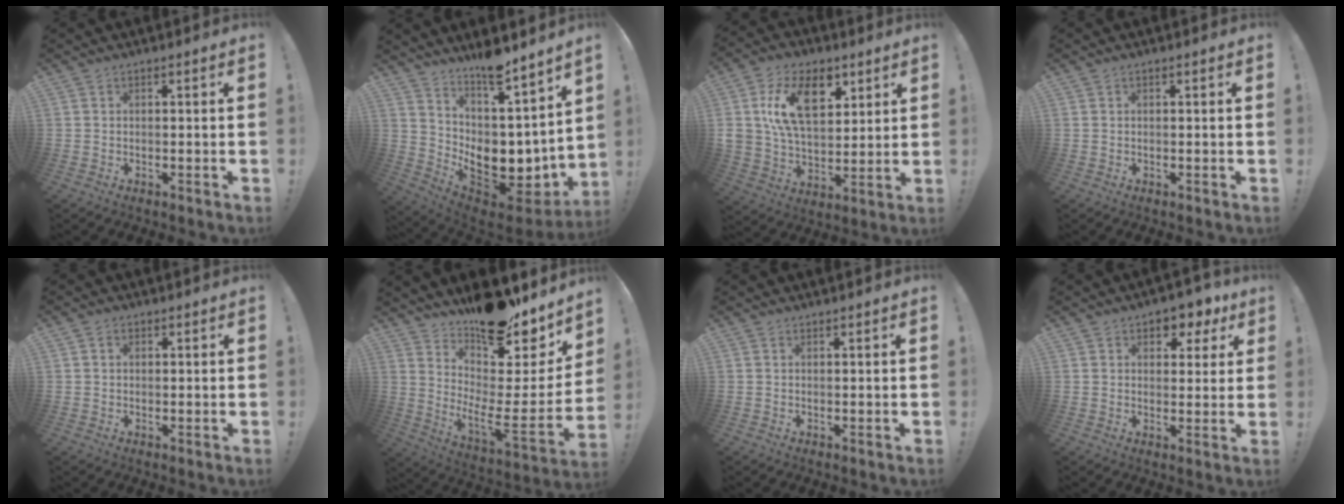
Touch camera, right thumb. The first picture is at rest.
{"total": 10.5, "force": [3.8, 6.6, 7.3], "torque": [-0.093, -0.066, 0.078]}
{"total": 18.1, "force": [7.4, 12.0, 11.4], "torque": [-0.185, -0.028, 0.135]}
{"total": 0.0}
{"total": 0.9, "force": [0.2, 0.9, 0.2], "torque": [-0.001, 0.002, 0.002]}
{"total": 18.3, "force": [13.6, 4.9, 11.3], "torque": [-0.158, -0.121, 0.225]}
{"total": 0.0}
{"total": 5.5, "force": [2.9, 4.0, 2.5], "torque": [-0.022, -0.018, 0.051]}